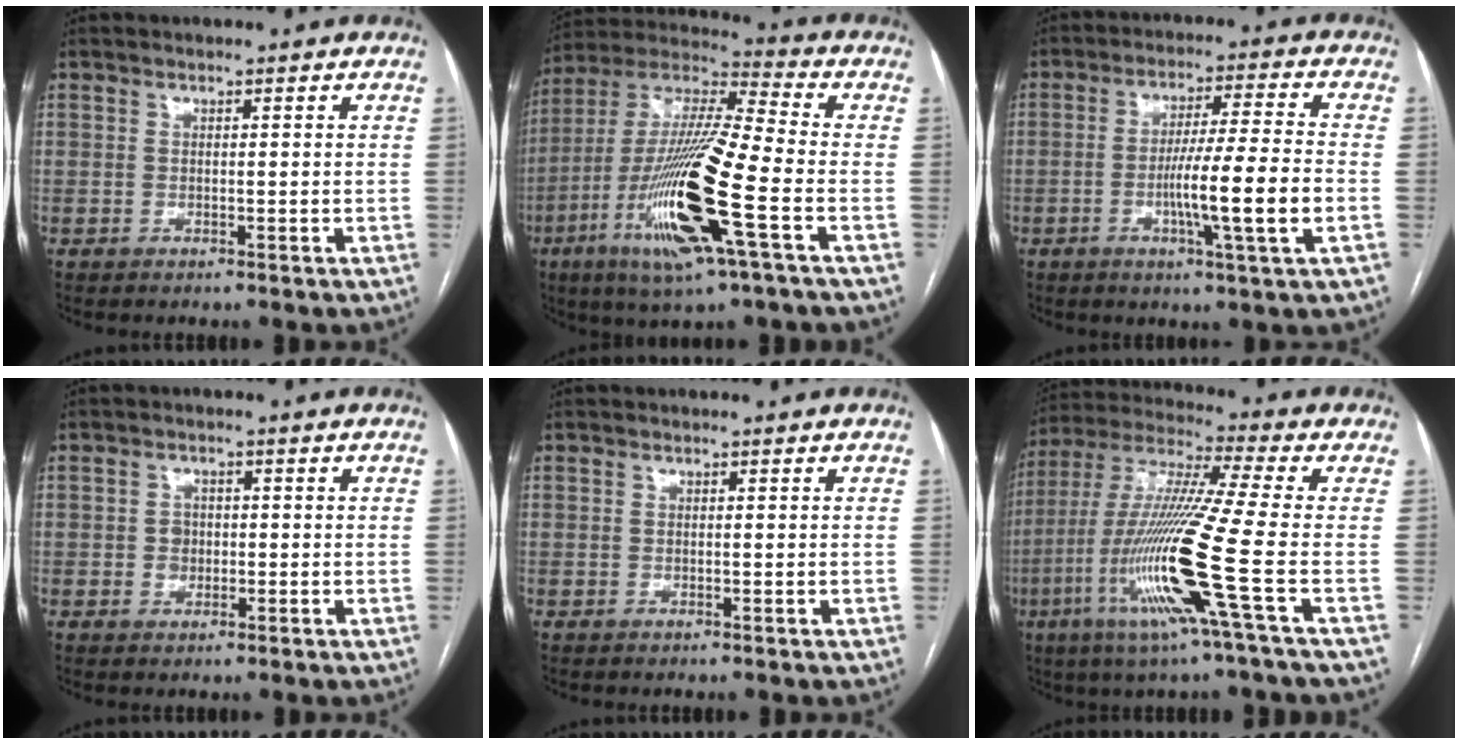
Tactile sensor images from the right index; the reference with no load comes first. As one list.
[{"total": 20.5, "force": [-7.0, 1.4, 19.2], "torque": [-0.409, -0.027, -0.136]}, {"total": 11.3, "force": [-2.8, -0.8, 10.9], "torque": [-0.189, -0.007, -0.052]}, {"total": 2.2, "force": [-0.2, 2.0, 1.0], "torque": [-0.011, 0.004, -0.002]}, {"total": 0.0}, {"total": 17.7, "force": [-5.7, -1.7, 16.7], "torque": [-0.349, -0.023, -0.120]}]